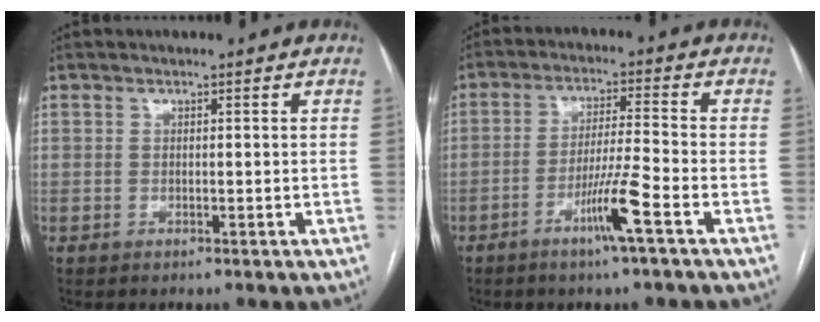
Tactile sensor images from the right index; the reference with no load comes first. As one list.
[{"total": 7.3, "force": [-3.8, -0.9, 6.2], "torque": [-0.117, -0.006, -0.073]}]